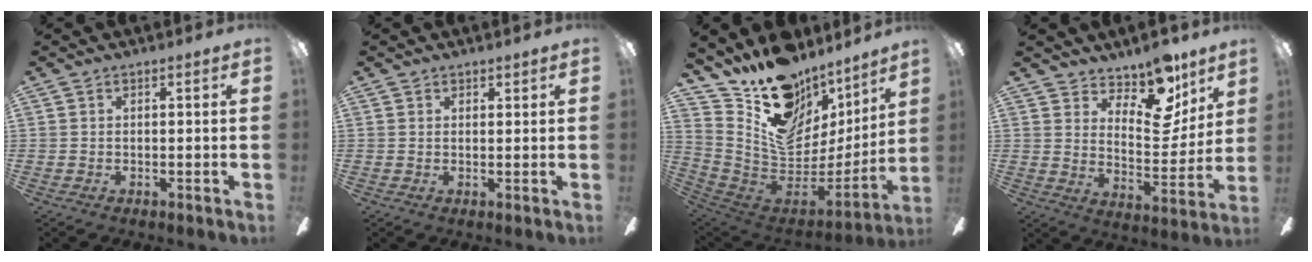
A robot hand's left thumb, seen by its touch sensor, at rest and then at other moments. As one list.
[{"total": 1.6, "force": [1.2, 1.0, 0.0], "torque": [0.009, -0.002, 0.022]}, {"total": 16.6, "force": [11.0, 10.3, 7.1], "torque": [-0.110, -0.103, 0.203]}, {"total": 13.4, "force": [10.9, 6.0, 5.1], "torque": [-0.064, -0.094, 0.194]}]